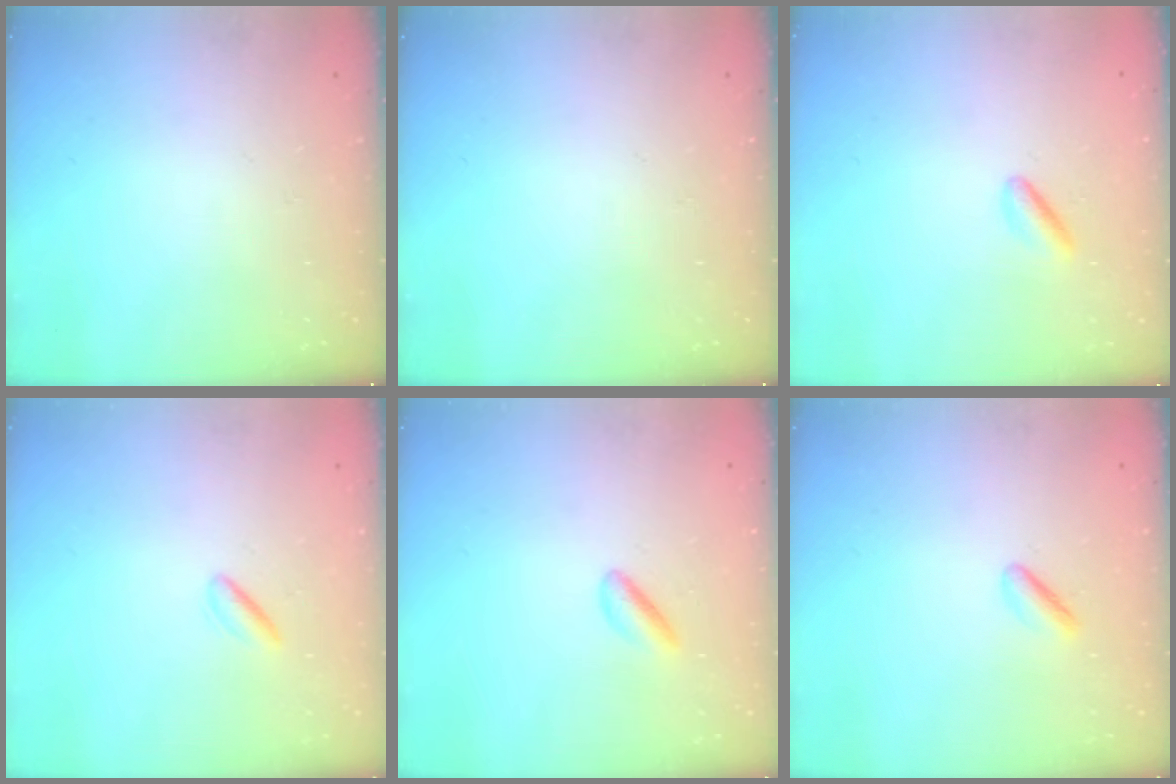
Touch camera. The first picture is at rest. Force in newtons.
{"total": 0.0}
{"total": 3.0, "press": 2.9, "slide": 1.1}
{"total": 1.3, "press": 1.0, "slide": 0.8}
{"total": 2.6, "press": 2.3, "slide": 1.1}
{"total": 2.0, "press": 1.9, "slide": 0.6}